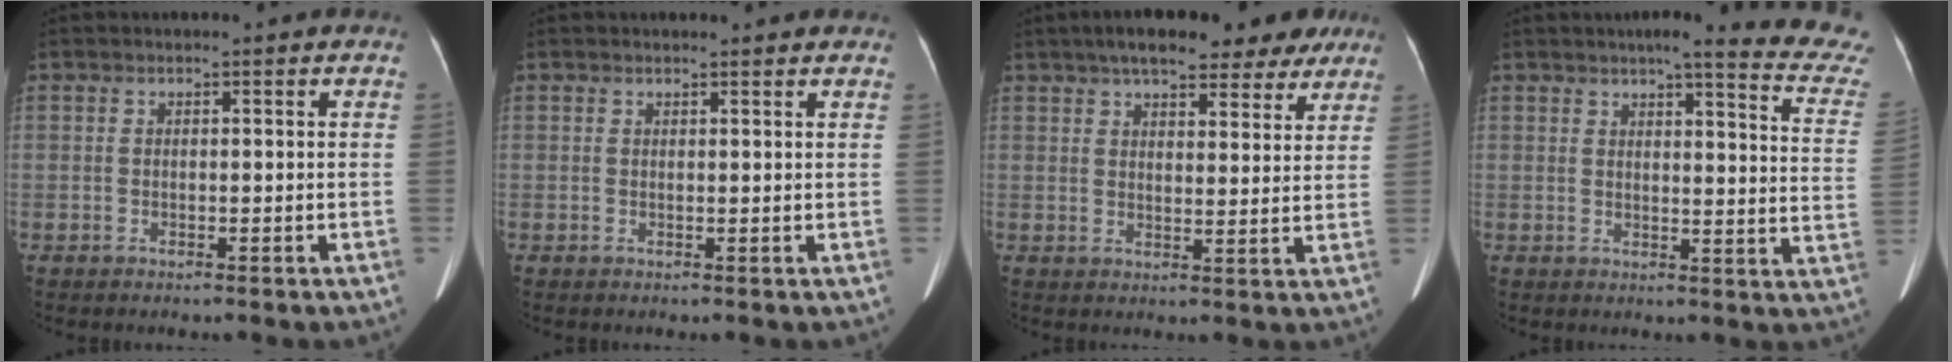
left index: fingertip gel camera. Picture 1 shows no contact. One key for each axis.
{"total": 2.8, "fx": 2.7, "fy": 0.6, "fz": 0.6, "tx": -0.012, "ty": 0.013, "tz": 0.025}
{"total": 15.9, "fx": 12.5, "fy": 5.1, "fz": 8.4, "tx": -0.115, "ty": 0.037, "tz": 0.160}
{"total": 16.5, "fx": 15.1, "fy": 0.3, "fz": 6.9, "tx": -0.074, "ty": -0.074, "tz": 0.150}